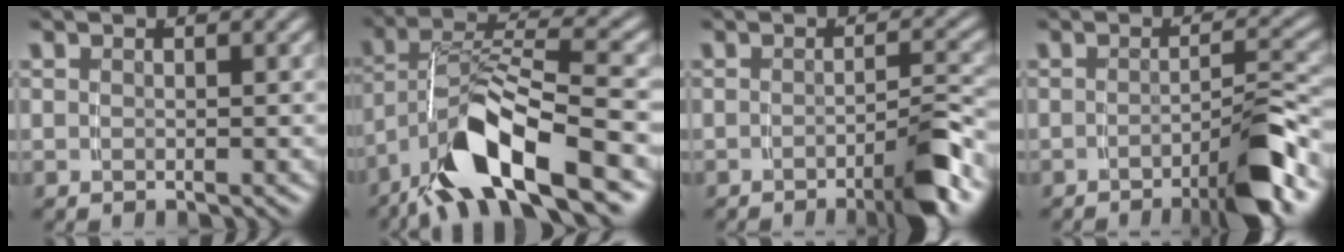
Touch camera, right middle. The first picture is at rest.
{"total": 7.4, "force": [-3.0, 2.5, 6.3], "torque": [-0.117, -0.010, -0.044]}
{"total": 3.8, "force": [-2.3, 0.0, 3.0], "torque": [-0.032, 0.002, -0.043]}
{"total": 4.8, "force": [-2.8, 0.0, 3.8], "torque": [-0.041, 0.003, -0.050]}